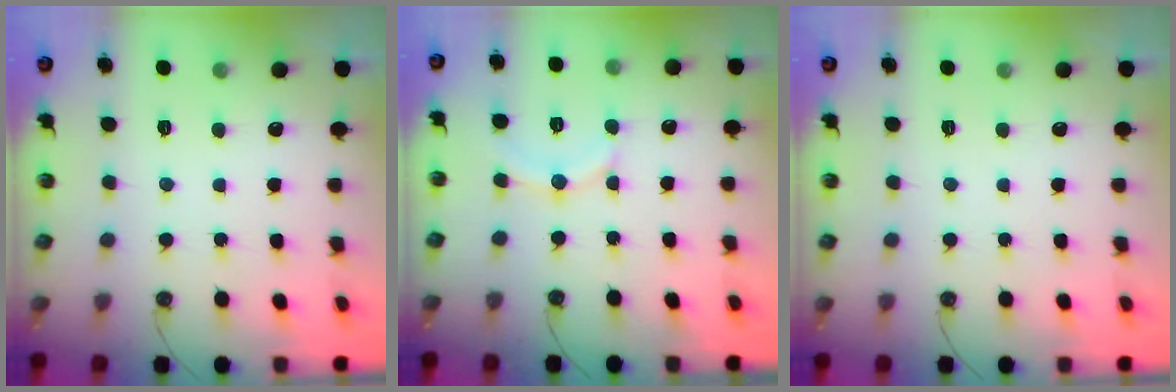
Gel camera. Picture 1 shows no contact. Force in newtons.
{"total": 9.9, "press": 9.9, "slide": 0.9}
{"total": 0.0}